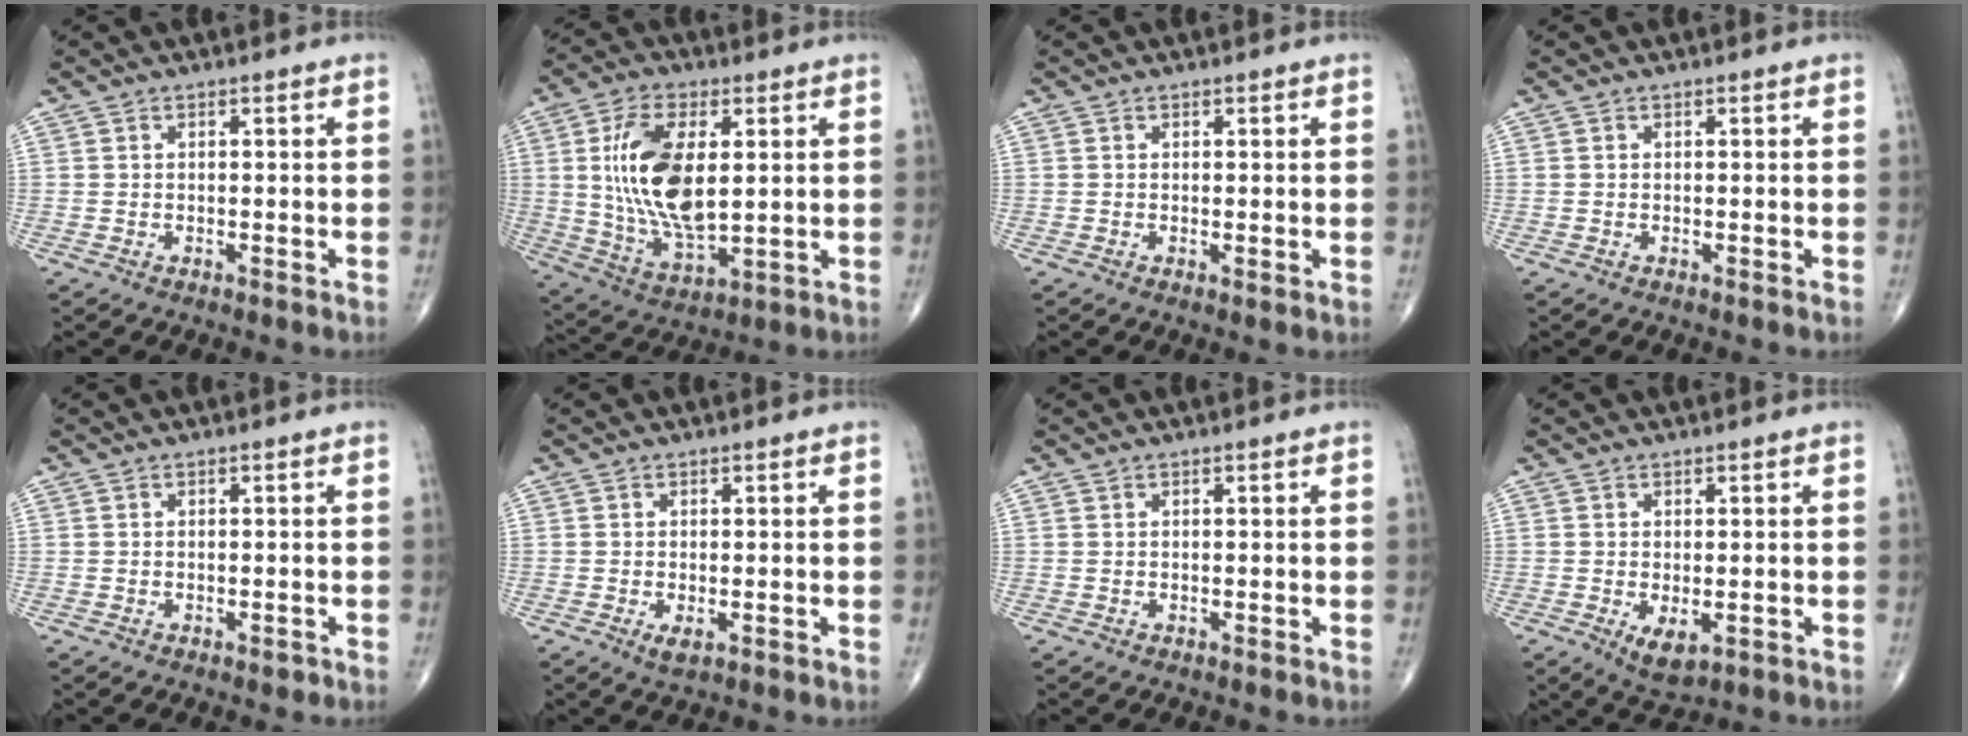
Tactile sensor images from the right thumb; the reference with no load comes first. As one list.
[{"total": 16.9, "force": [2.7, 8.2, 14.5], "torque": [-0.270, -0.019, 0.056]}, {"total": 0.6, "force": [0.1, 0.2, 0.5], "torque": [-0.011, -0.003, 0.000]}, {"total": 0.0}, {"total": 0.8, "force": [-0.5, 0.4, 0.5], "torque": [-0.004, -0.001, -0.005]}, {"total": 1.9, "force": [-0.6, 0.9, 1.7], "torque": [-0.029, -0.004, -0.006]}, {"total": 0.0}, {"total": 4.4, "force": [-1.1, 2.2, 3.6], "torque": [-0.057, -0.011, -0.007]}]